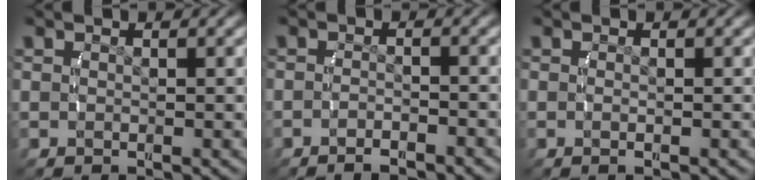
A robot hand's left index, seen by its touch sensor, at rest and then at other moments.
{"total": 2.3, "force": [-2.1, 0.3, 0.9], "torque": [-0.022, -0.003, -0.036]}
{"total": 0.8, "force": [-0.5, -0.2, 0.6], "torque": [-0.018, -0.006, -0.005]}